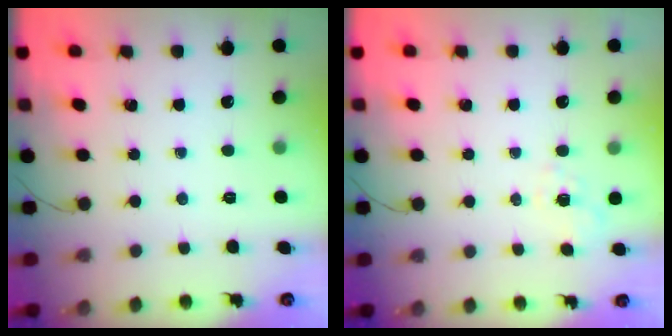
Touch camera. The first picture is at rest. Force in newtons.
{"total": 6.1, "press": 5.9, "slide": 1.3}